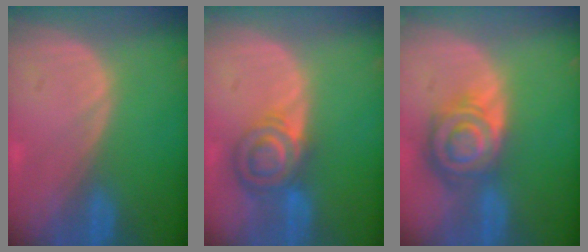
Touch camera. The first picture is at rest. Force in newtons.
{"total": 7.0, "press": 6.3, "slide": 3.1}
{"total": 8.5, "press": 7.4, "slide": 4.2}